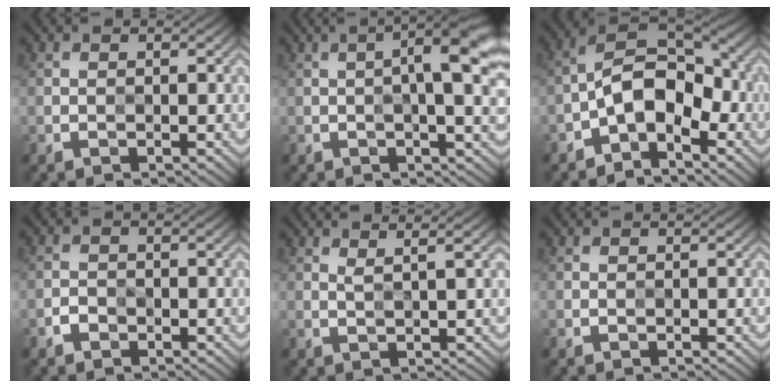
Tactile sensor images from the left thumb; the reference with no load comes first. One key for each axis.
{"total": 6.9, "fx": 1.1, "fy": 1.3, "fz": 6.7, "tx": -0.093, "ty": 0.011, "tz": 0.012}
{"total": 8.3, "fx": -3.4, "fy": 4.6, "fz": 6.1, "tx": -0.099, "ty": 0.011, "tz": -0.083}
{"total": 1.2, "fx": -0.9, "fy": 0.7, "fz": 0.2, "tx": -0.002, "ty": -0.001, "tz": -0.023}
{"total": 2.7, "fx": 1.8, "fy": 0.3, "fz": 2.0, "tx": -0.027, "ty": 0.007, "tz": 0.019}
{"total": 0.0}